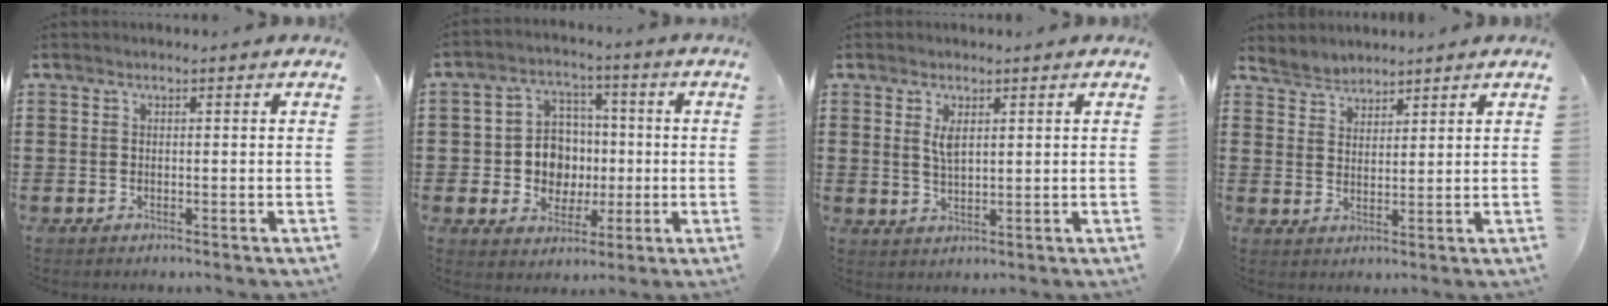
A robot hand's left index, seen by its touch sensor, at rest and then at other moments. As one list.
[{"total": 8.0, "force": [-0.4, 7.3, 3.2], "torque": [-0.084, 0.017, -0.004]}, {"total": 2.8, "force": [1.2, 1.0, 2.4], "torque": [-0.043, 0.001, 0.019]}, {"total": 2.9, "force": [2.7, 0.8, -0.5], "torque": [-0.001, -0.003, 0.052]}]